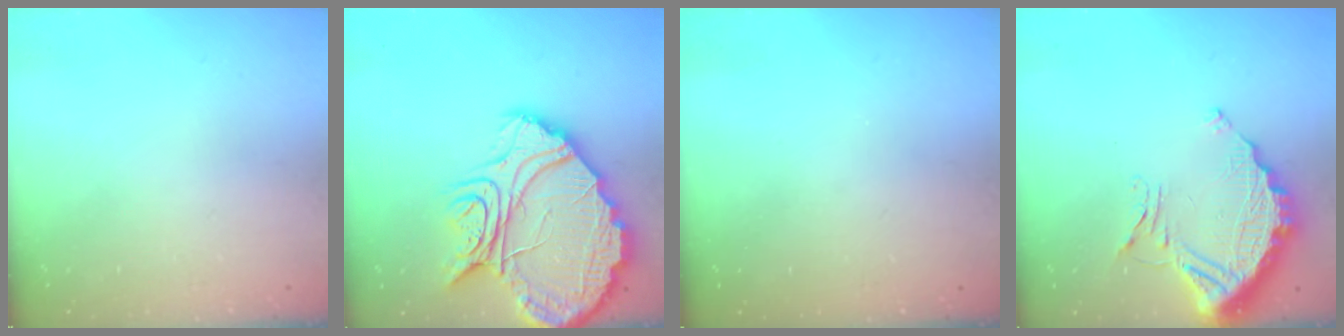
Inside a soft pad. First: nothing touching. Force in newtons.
{"total": 22.8, "press": 22.7, "slide": 2.3}
{"total": 2.9, "press": 2.8, "slide": 0.8}
{"total": 12.8, "press": 12.8, "slide": 0.8}